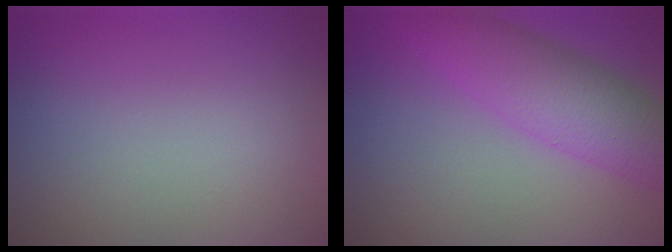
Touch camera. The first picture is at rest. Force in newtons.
{"total": 6.1, "press": 6.1, "slide": 0.1}